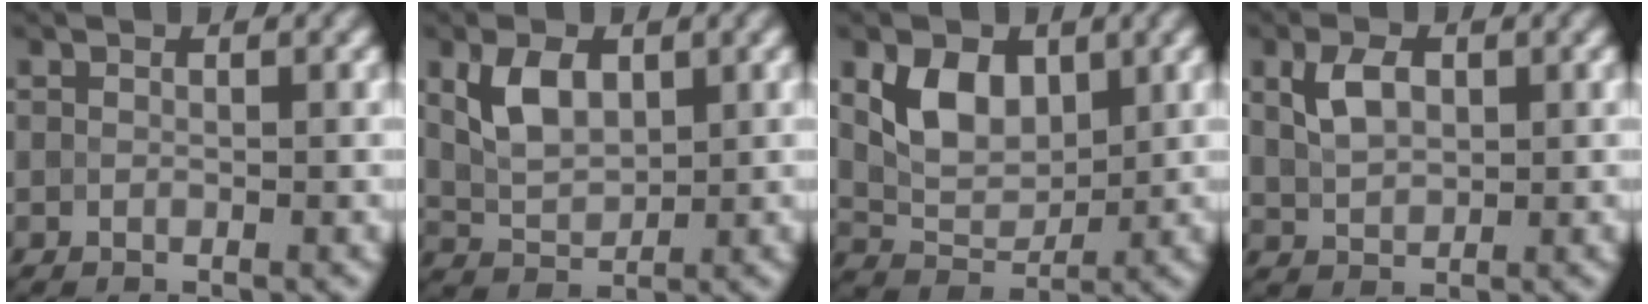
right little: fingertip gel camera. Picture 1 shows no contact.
{"total": 4.0, "force": [1.4, 2.4, 2.8], "torque": [-0.063, 0.003, 0.030]}
{"total": 4.7, "force": [1.7, 3.1, 3.1], "torque": [-0.063, -0.005, 0.033]}
{"total": 3.2, "force": [1.0, 2.0, 2.3], "torque": [-0.050, 0.005, 0.022]}